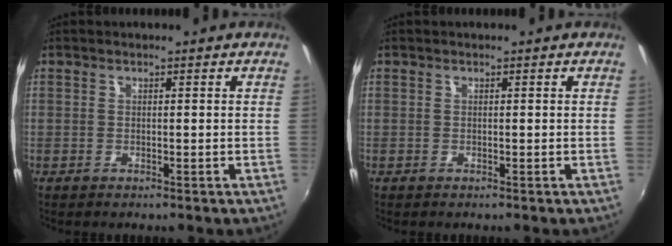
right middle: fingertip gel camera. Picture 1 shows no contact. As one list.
[{"total": 0.0}]